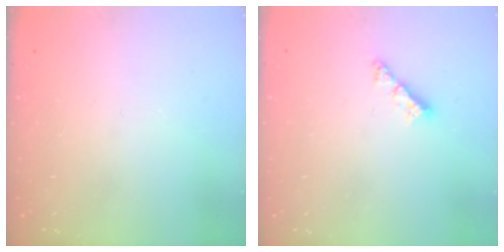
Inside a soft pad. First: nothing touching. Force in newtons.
{"total": 4.2, "press": 4.2, "slide": 0.2}